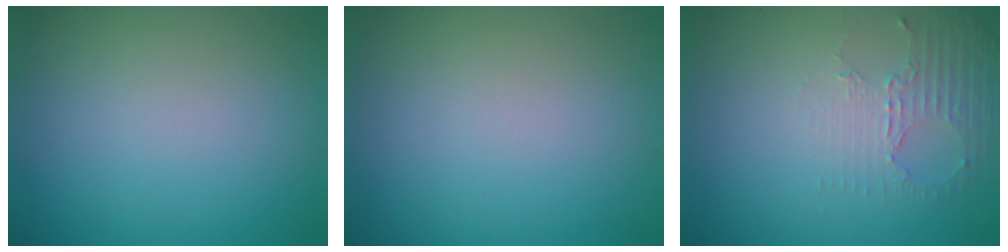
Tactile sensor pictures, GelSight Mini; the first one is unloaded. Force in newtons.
{"total": 0.0}
{"total": 2.5, "press": 1.8, "slide": 1.7}